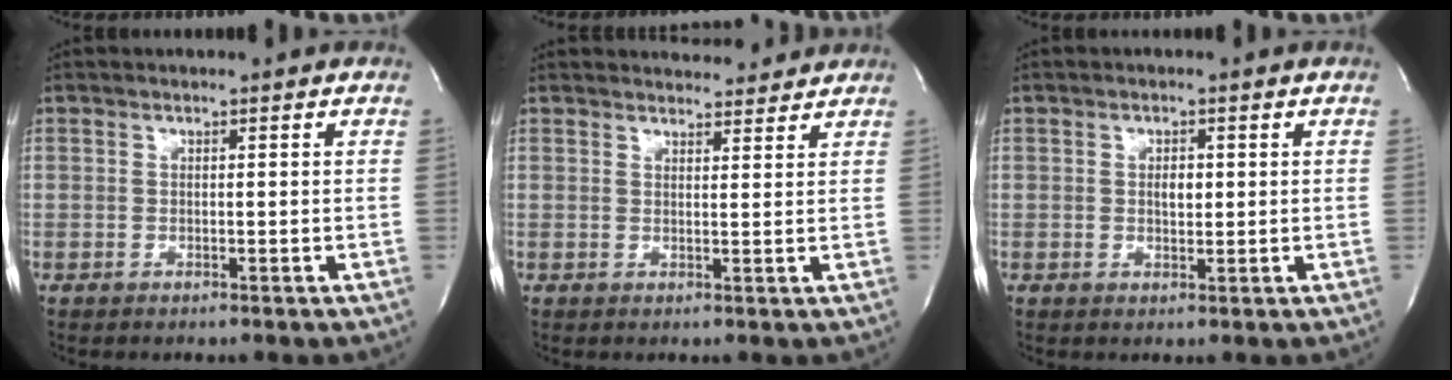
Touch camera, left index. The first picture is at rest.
{"total": 5.3, "force": [5.2, 1.1, 0.6], "torque": [-0.004, 0.005, 0.057]}
{"total": 1.6, "force": [0.0, 0.9, 1.3], "torque": [-0.021, -0.003, -0.002]}